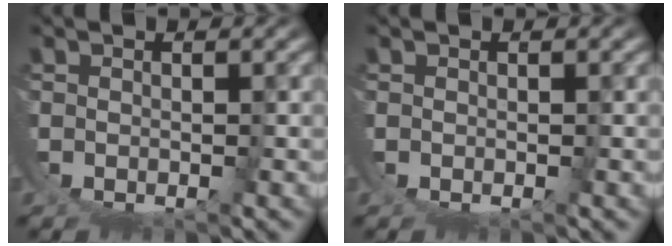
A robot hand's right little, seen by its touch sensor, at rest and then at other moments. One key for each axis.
{"total": 0.0}